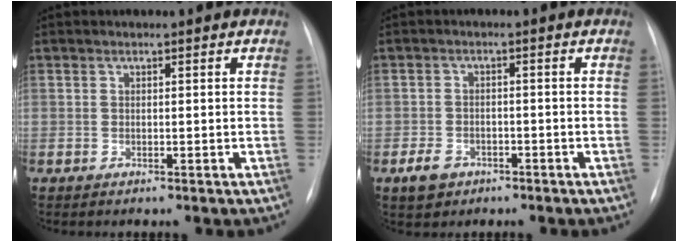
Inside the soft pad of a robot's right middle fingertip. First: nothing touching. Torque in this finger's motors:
{"motor_torque": [0.26, -0.22, 0.22, 0.04]}